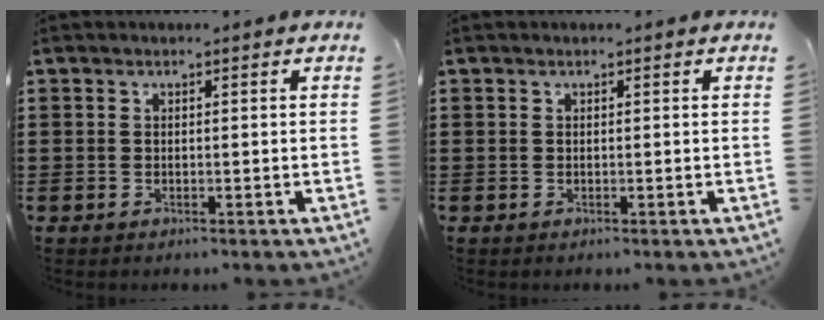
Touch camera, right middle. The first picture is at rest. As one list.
[{"total": 0.0}]